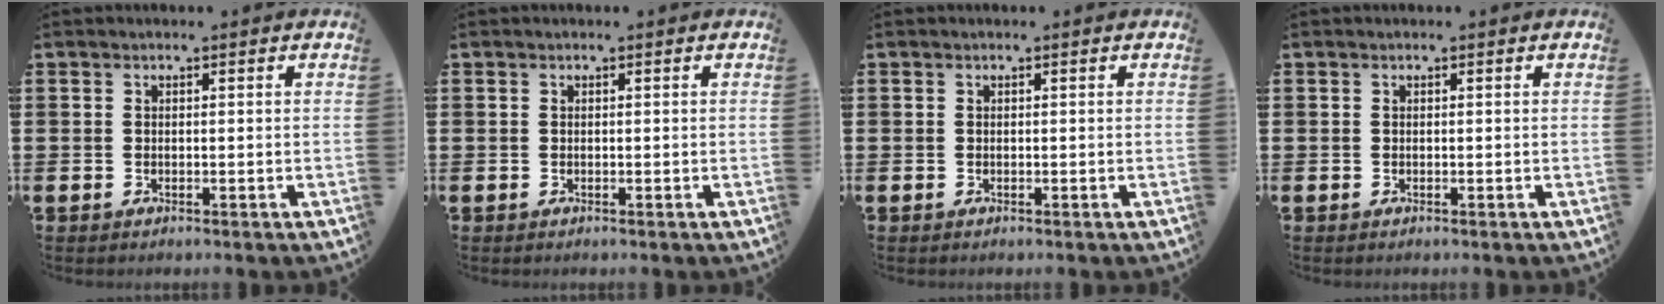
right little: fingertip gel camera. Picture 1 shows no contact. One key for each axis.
{"total": 0.0}
{"total": 0.0}
{"total": 0.0}